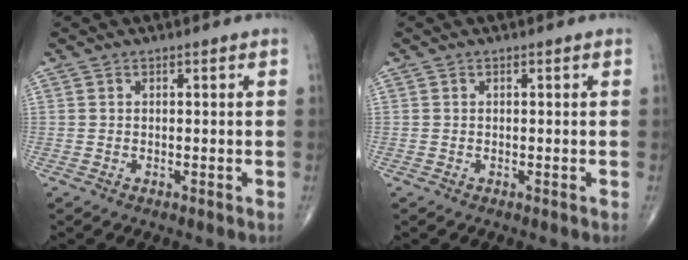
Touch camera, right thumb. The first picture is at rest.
{"total": 0.0}